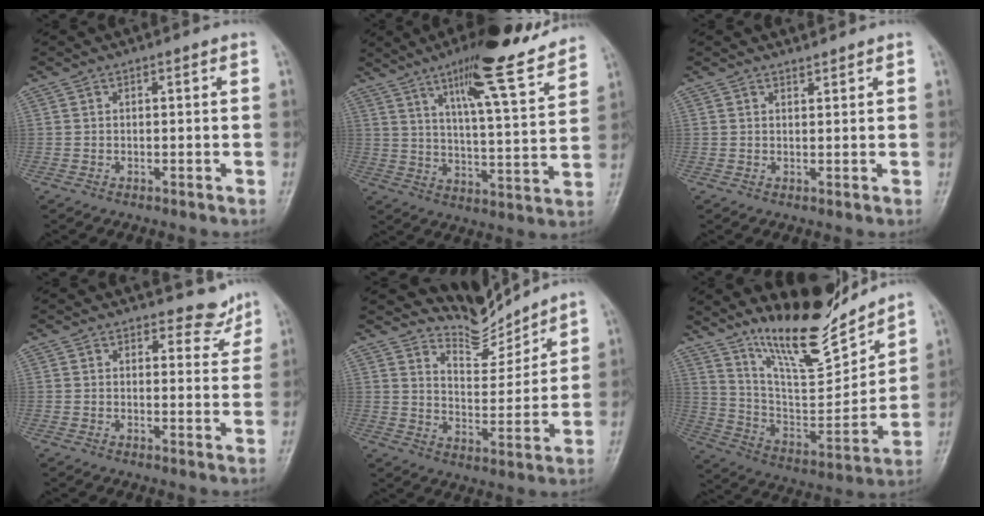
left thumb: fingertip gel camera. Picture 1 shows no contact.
{"total": 17.8, "force": [13.0, 2.6, 11.8], "torque": [-0.158, -0.069, 0.202]}
{"total": 1.0, "force": [1.0, 0.1, -0.1], "torque": [0.001, -0.011, 0.016]}
{"total": 4.3, "force": [3.8, 2.0, 0.2], "torque": [0.022, -0.033, 0.041]}
{"total": 8.1, "force": [8.0, 0.7, -0.2], "torque": [0.022, -0.074, 0.160]}
{"total": 18.7, "force": [15.4, 4.6, 9.6], "torque": [-0.116, -0.108, 0.274]}